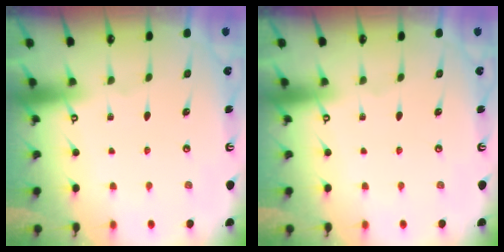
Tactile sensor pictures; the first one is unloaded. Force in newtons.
{"total": 0.0}